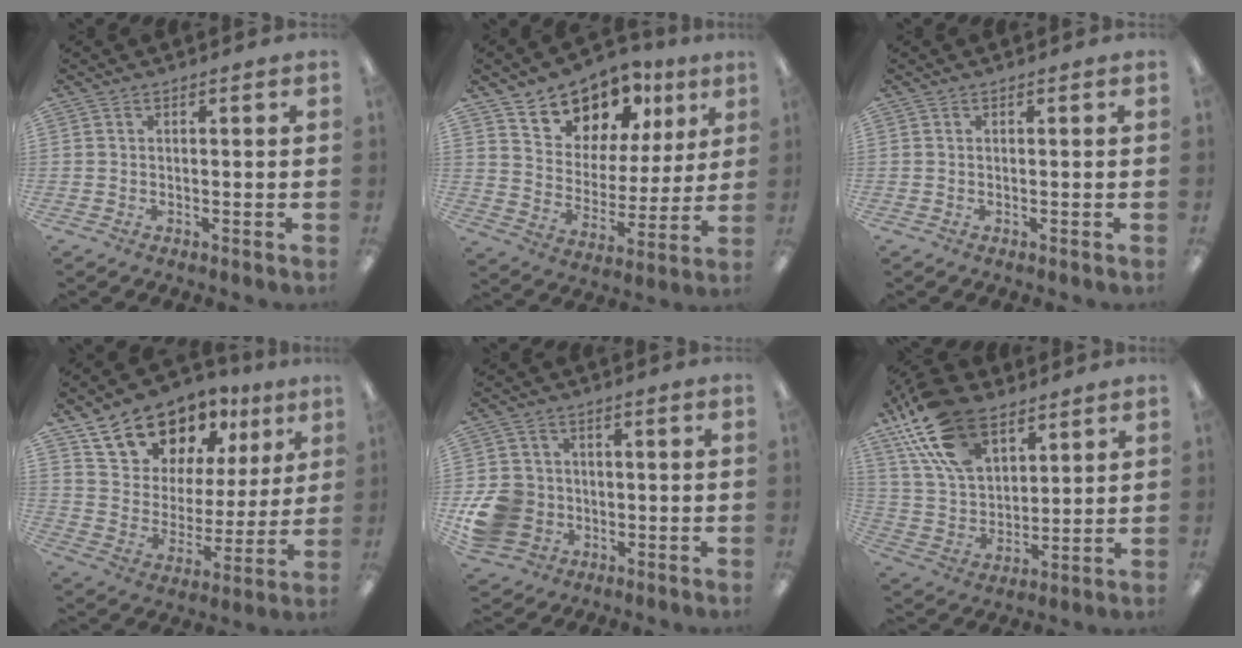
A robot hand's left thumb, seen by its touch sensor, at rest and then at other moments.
{"total": 12.0, "force": [9.9, 6.5, 1.8], "torque": [-0.046, -0.086, 0.187]}
{"total": 0.0}
{"total": 17.1, "force": [13.0, 9.6, 5.5], "torque": [-0.108, -0.085, 0.240]}
{"total": 12.0, "force": [-2.9, 10.4, 5.2], "torque": [-0.115, 0.026, -0.046]}
{"total": 20.6, "force": [12.0, 11.8, 11.8], "torque": [-0.259, -0.040, 0.220]}